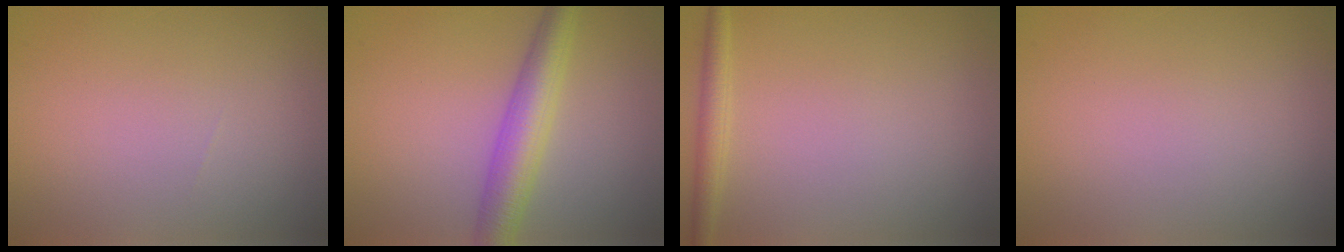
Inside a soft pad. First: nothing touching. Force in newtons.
{"total": 4.8, "press": 4.8, "slide": 0.1}
{"total": 1.7, "press": 1.7, "slide": 0.1}
{"total": 0.0}